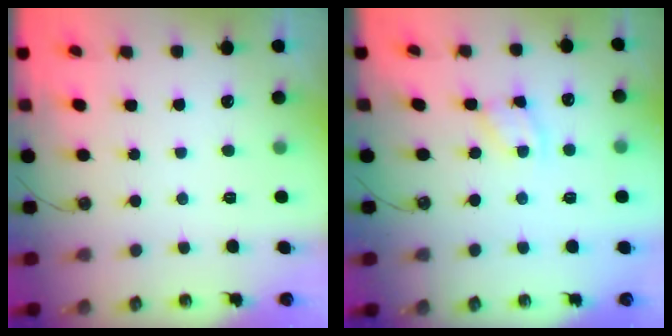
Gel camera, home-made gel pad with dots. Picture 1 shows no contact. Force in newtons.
{"total": 3.3, "press": 3.3, "slide": 0.2}